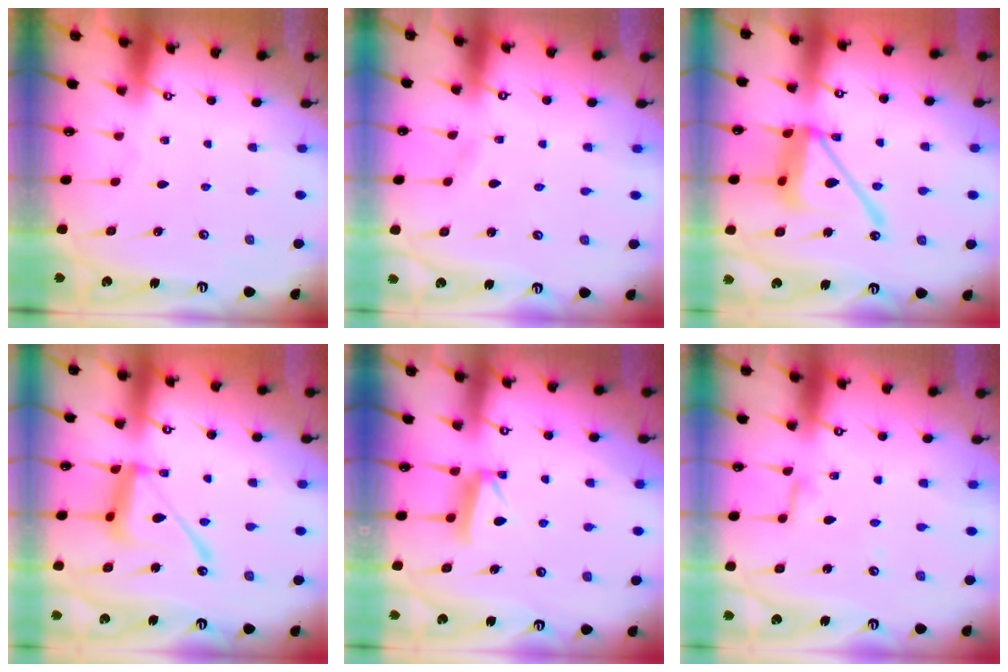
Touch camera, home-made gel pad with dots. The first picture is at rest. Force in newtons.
{"total": 2.1, "press": 2.1, "slide": 0.2}
{"total": 16.2, "press": 16.1, "slide": 1.7}
{"total": 14.3, "press": 14.2, "slide": 1.4}
{"total": 8.0, "press": 8.0, "slide": 0.7}
{"total": 3.8, "press": 3.8, "slide": 0.2}